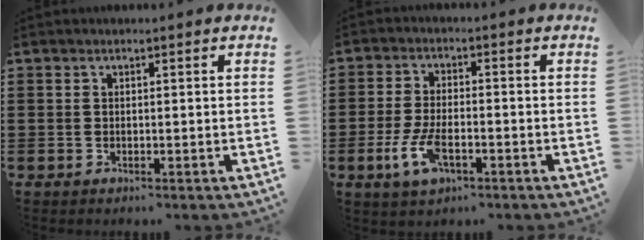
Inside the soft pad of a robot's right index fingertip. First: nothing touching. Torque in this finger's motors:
{"motor_torque": [2.14, 0.00, 0.35, 0.09]}